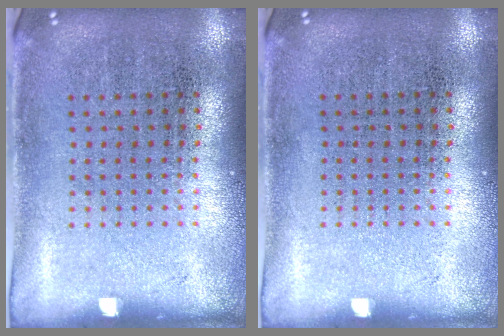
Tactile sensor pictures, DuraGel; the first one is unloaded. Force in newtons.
{"total": 0.0}